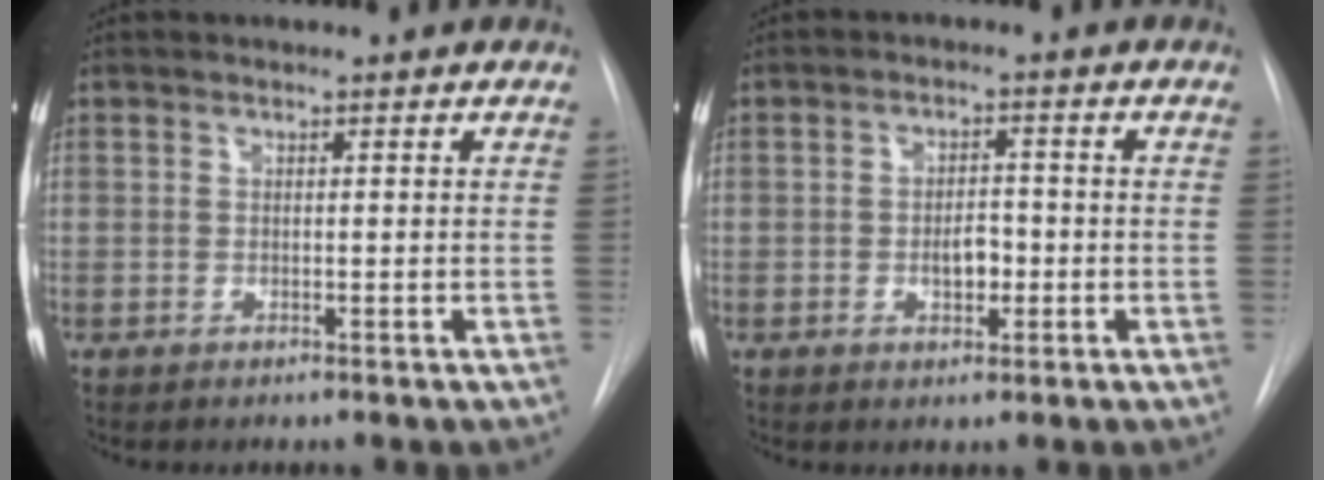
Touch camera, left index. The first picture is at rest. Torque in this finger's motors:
{"motor_torque": [0.33, -0.20, 0.08, 0.02]}